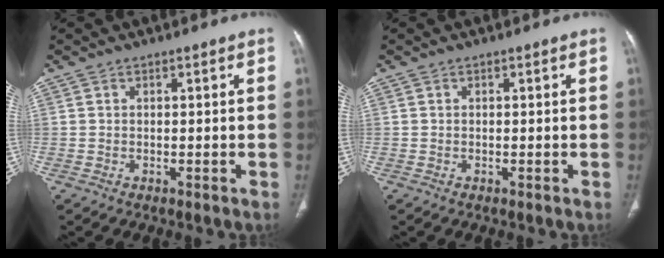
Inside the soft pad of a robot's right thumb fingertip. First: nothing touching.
{"total": 0.0}